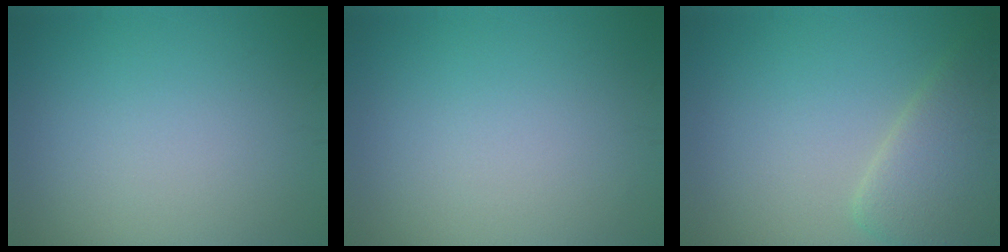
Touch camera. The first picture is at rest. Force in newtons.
{"total": 0.0}
{"total": 4.9, "press": 4.8, "slide": 0.5}